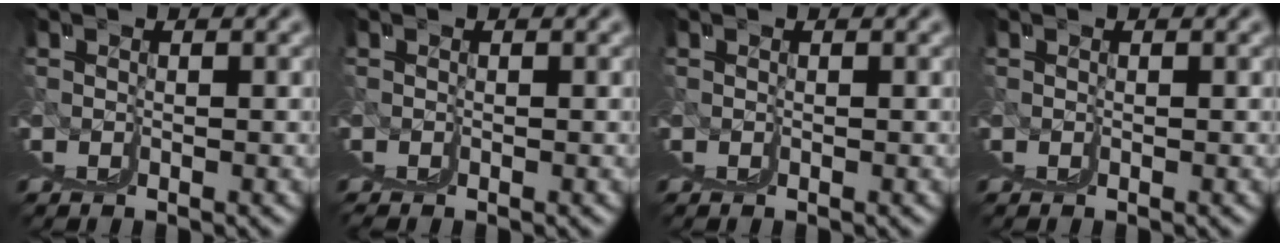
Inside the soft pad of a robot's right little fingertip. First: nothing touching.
{"total": 0.7, "force": [0.0, 0.3, 0.6], "torque": [-0.013, 0.000, 0.002]}
{"total": 0.0}
{"total": 0.0}